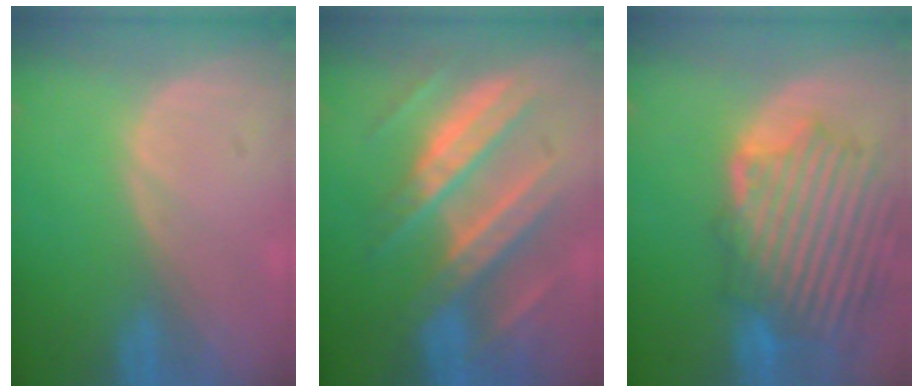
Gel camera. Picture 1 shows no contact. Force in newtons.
{"total": 10.2, "press": 10.2, "slide": 1.0}
{"total": 12.0, "press": 11.3, "slide": 4.1}